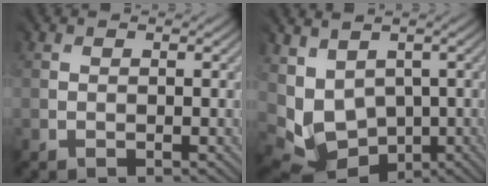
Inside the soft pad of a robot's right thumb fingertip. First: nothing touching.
{"total": 7.0, "force": [0.5, 6.0, 3.7], "torque": [-0.126, -0.022, 0.034]}